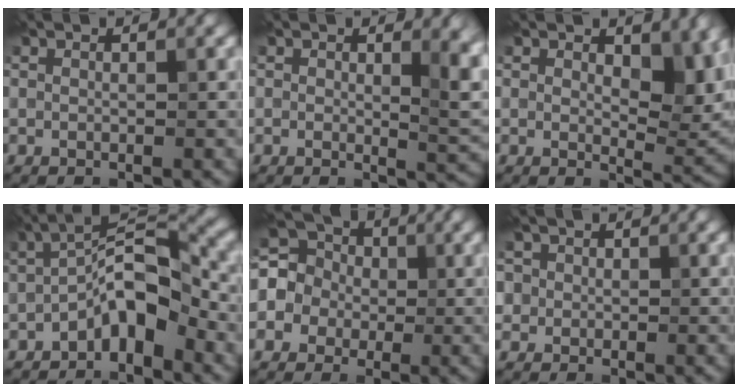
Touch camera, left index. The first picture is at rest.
{"total": 5.2, "force": [0.5, 2.4, 4.6], "torque": [-0.055, 0.003, 0.006]}
{"total": 5.9, "force": [1.7, 3.2, 4.6], "torque": [-0.061, -0.006, 0.029]}
{"total": 5.5, "force": [-2.8, 1.9, 4.3], "torque": [-0.071, 0.029, -0.055]}
{"total": 9.2, "force": [1.0, 8.6, 3.3], "torque": [-0.093, 0.039, -0.026]}
{"total": 4.3, "force": [1.6, 3.7, 1.5], "torque": [-0.026, 0.027, 0.002]}